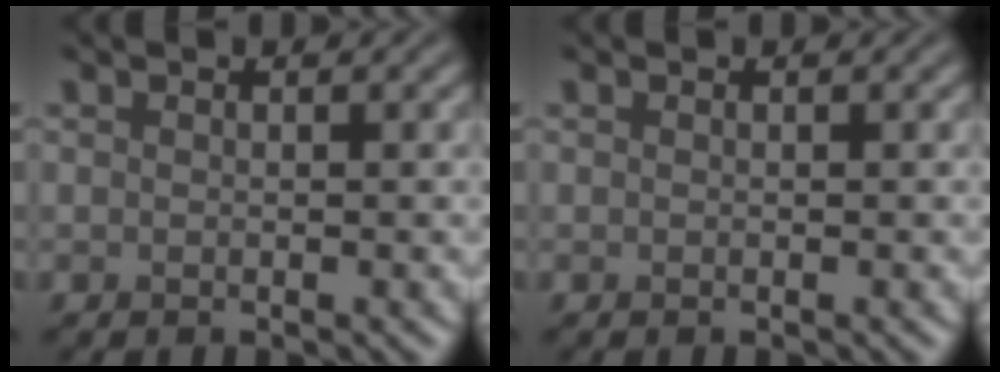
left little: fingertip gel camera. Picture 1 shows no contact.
{"total": 0.0}